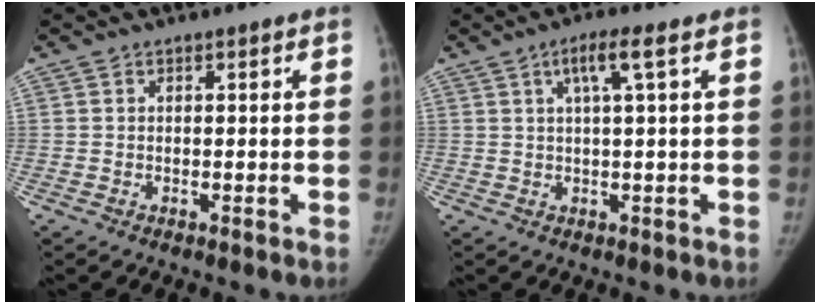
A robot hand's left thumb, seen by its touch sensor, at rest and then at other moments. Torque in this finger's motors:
{"motor_torque": [0.06, 0.02, 0.94, -0.44, 0.23]}